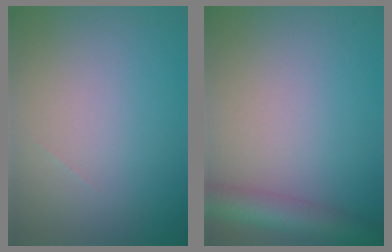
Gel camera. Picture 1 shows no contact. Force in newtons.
{"total": 4.2, "press": 4.2, "slide": 0.2}